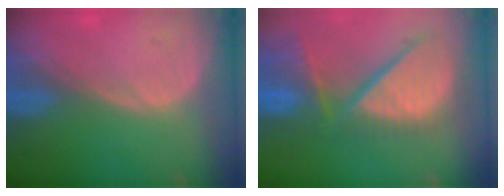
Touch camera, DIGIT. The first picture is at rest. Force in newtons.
{"total": 13.1, "press": 11.0, "slide": 7.2}